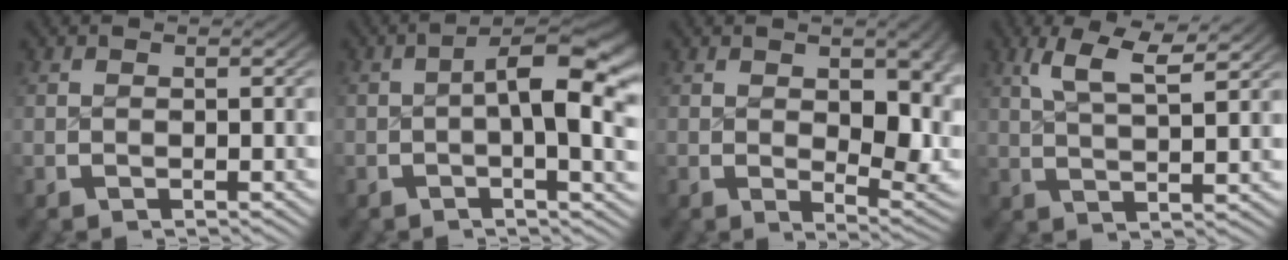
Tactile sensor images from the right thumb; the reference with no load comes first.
{"total": 7.7, "force": [0.8, 2.8, 7.2], "torque": [-0.098, -0.003, 0.006]}
{"total": 5.2, "force": [0.5, 2.6, 4.5], "torque": [-0.060, -0.025, 0.021]}
{"total": 5.1, "force": [3.4, 1.4, 3.6], "torque": [-0.068, 0.007, 0.061]}